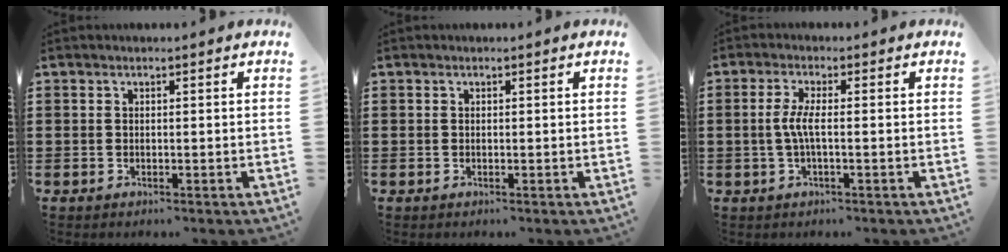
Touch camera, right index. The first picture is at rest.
{"total": 0.0}
{"total": 3.6, "force": [-0.4, 0.5, 3.5], "torque": [-0.086, -0.007, -0.017]}